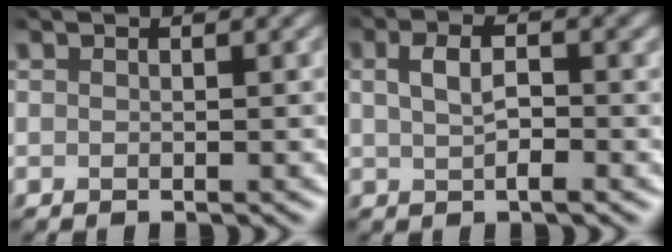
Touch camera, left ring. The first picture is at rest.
{"total": 2.7, "force": [0.2, 1.1, 2.5], "torque": [-0.050, 0.003, 0.002]}